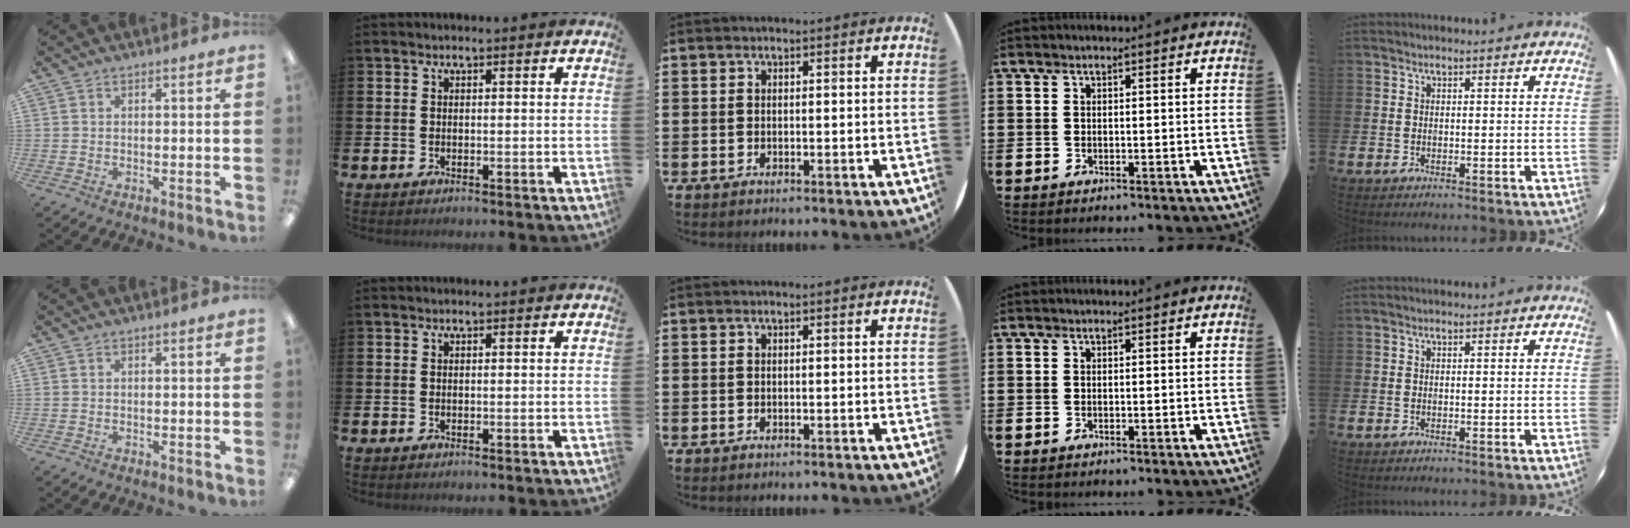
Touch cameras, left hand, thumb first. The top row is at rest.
{}